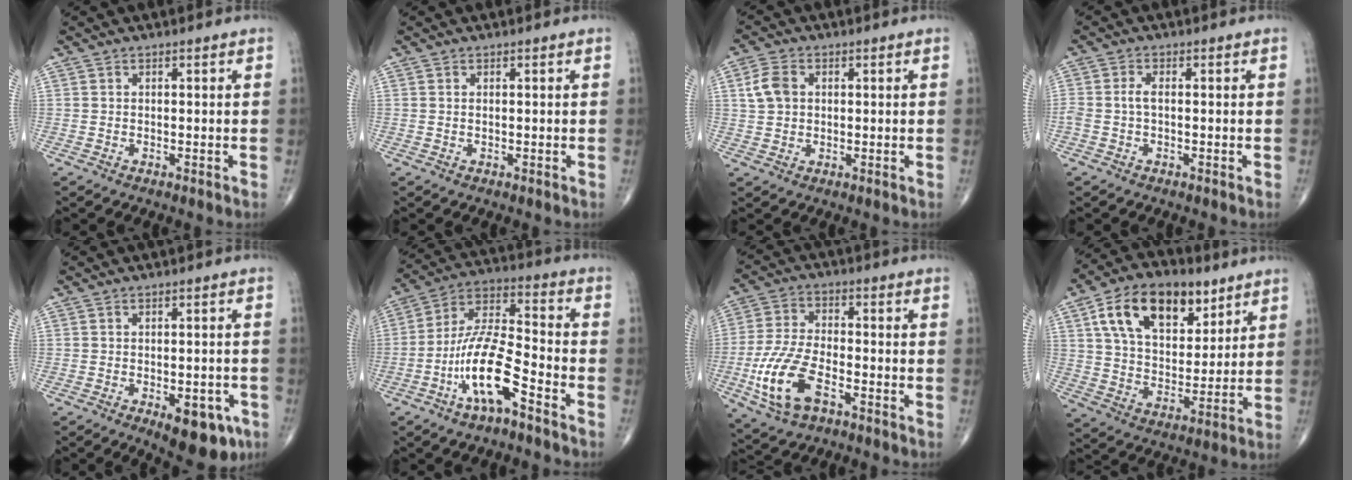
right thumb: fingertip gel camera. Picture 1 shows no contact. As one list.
[{"total": 0.0}, {"total": 5.0, "force": [1.1, 3.7, 3.2], "torque": [-0.060, 0.004, 0.019]}, {"total": 2.1, "force": [-0.2, 1.0, 1.8], "torque": [-0.047, 0.004, -0.006]}, {"total": 9.7, "force": [-4.6, 4.5, 7.3], "torque": [-0.068, 0.012, -0.053]}, {"total": 13.9, "force": [-6.9, 4.0, 11.4], "torque": [-0.226, 0.056, -0.131]}, {"total": 12.8, "force": [-5.1, 6.2, 10.0], "torque": [-0.215, 0.017, -0.094]}, {"total": 18.3, "force": [8.9, 10.6, 12.1], "torque": [-0.165, -0.025, 0.154]}]